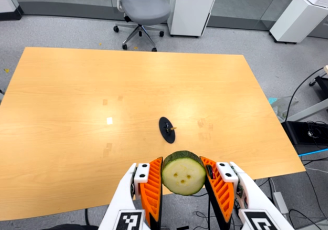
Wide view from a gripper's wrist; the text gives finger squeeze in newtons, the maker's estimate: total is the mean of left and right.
{"total": 7.3, "left": 6.8, "right": 7.9}